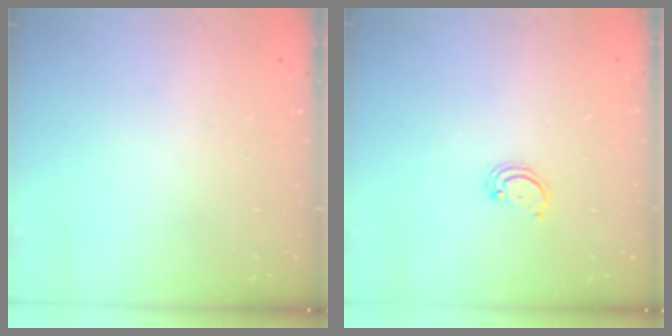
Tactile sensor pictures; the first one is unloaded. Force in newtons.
{"total": 2.4, "press": 2.4, "slide": 0.2}